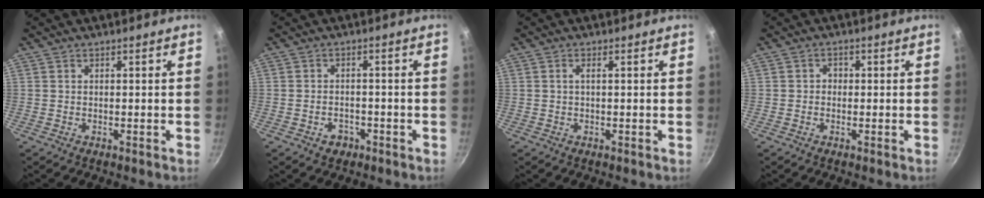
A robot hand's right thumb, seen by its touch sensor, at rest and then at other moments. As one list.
[{"total": 2.7, "force": [-1.5, 2.1, 1.0], "torque": [-0.003, 0.014, -0.020]}, {"total": 0.9, "force": [0.1, 0.2, 0.9], "torque": [-0.023, 0.004, 0.002]}, {"total": 1.5, "force": [-0.1, 1.3, 0.7], "torque": [0.000, 0.005, -0.007]}]